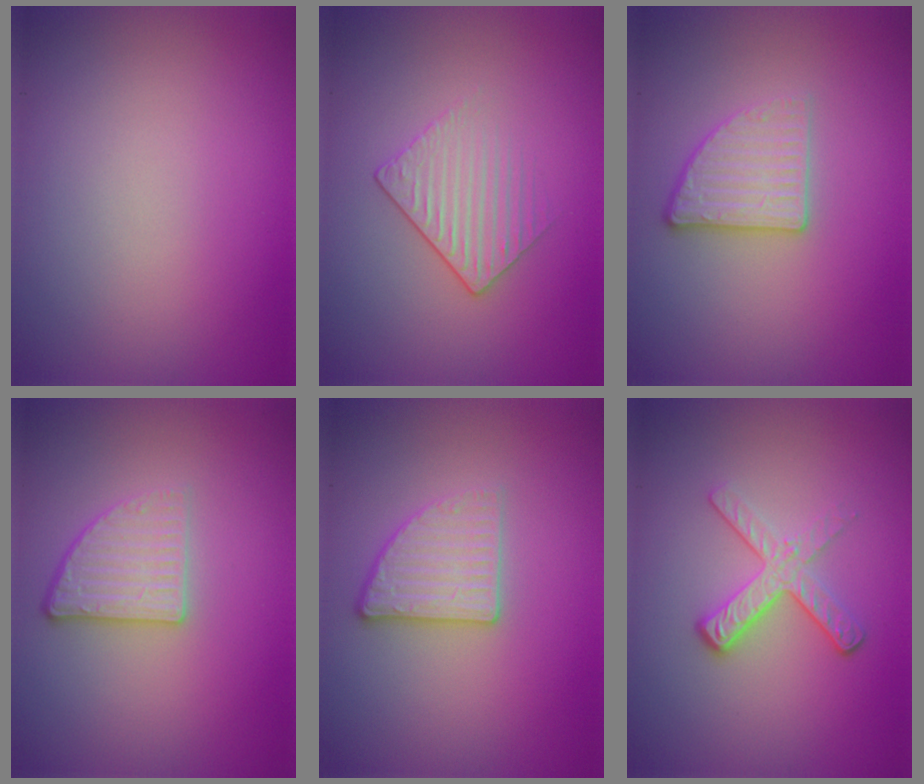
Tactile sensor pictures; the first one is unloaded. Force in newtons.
{"total": 1.9, "press": 1.6, "slide": 1.0}
{"total": 2.7, "press": 2.6, "slide": 0.8}
{"total": 2.6, "press": 2.3, "slide": 1.3}
{"total": 2.7, "press": 2.6, "slide": 0.8}
{"total": 3.4, "press": 2.4, "slide": 2.4}